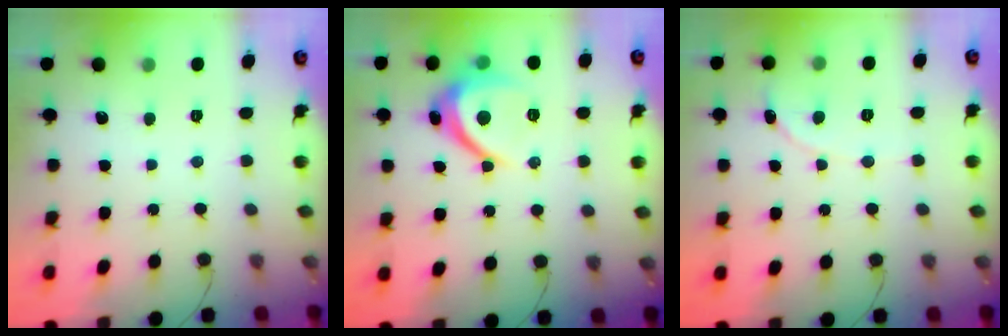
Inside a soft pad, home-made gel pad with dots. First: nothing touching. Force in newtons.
{"total": 9.8, "press": 9.7, "slide": 1.3}
{"total": 1.1, "press": 1.1, "slide": 0.1}